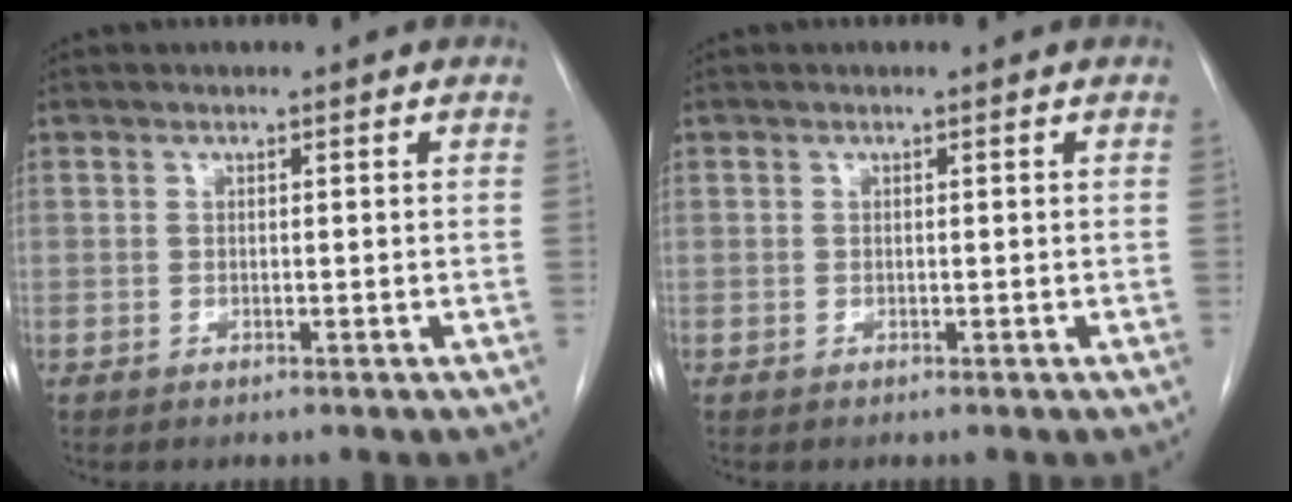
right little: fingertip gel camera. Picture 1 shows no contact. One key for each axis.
{"total": 0.0}